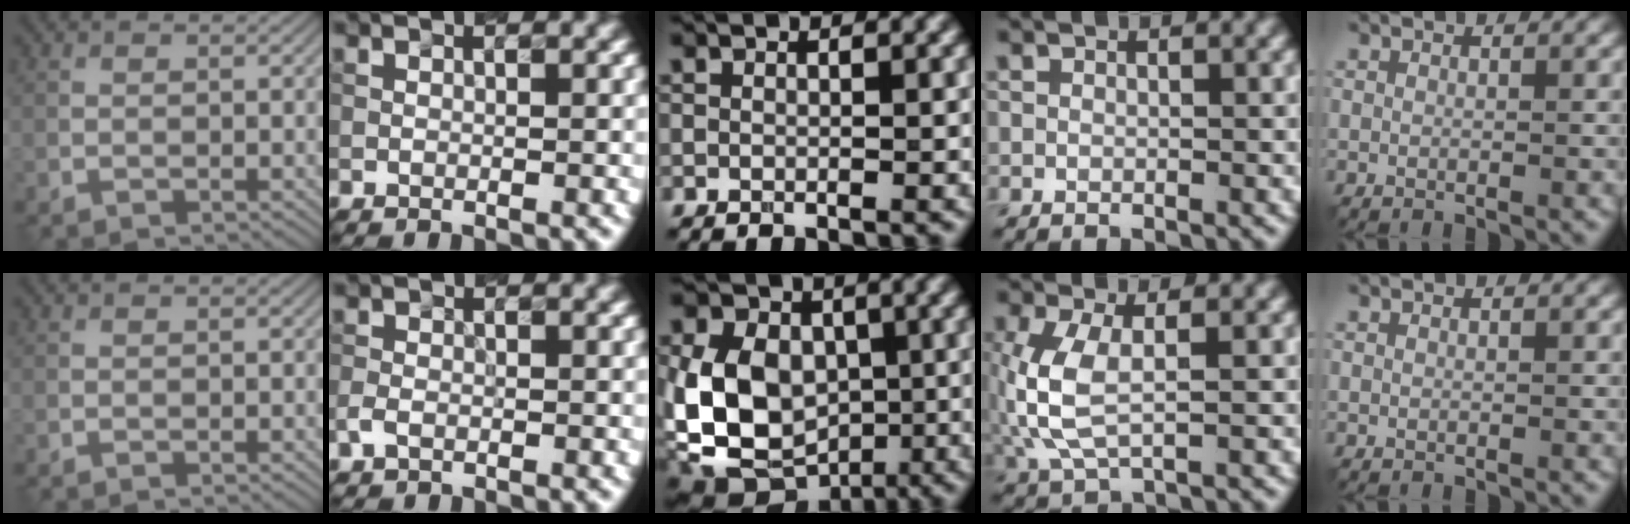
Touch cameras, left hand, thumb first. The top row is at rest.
{"index": {"total": 1.3, "force": [-0.6, 0.8, 0.8], "torque": [-0.016, 0.001, -0.014]}, "middle": {"total": 11.1, "force": [-1.8, 8.5, 6.8], "torque": [-0.130, -0.003, -0.035]}, "ring": {"total": 5.4, "force": [-0.1, 2.7, 4.7], "torque": [-0.132, -0.002, 0.001]}}